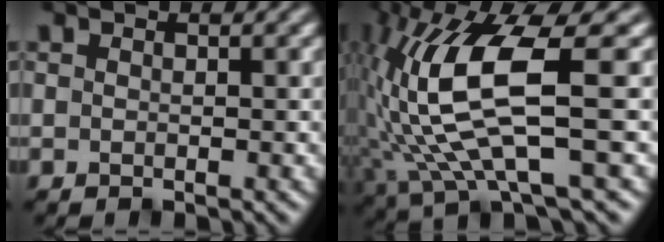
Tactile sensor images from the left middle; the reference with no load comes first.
{"total": 10.3, "force": [0.7, 2.8, 9.9], "torque": [-0.200, -0.008, 0.021]}